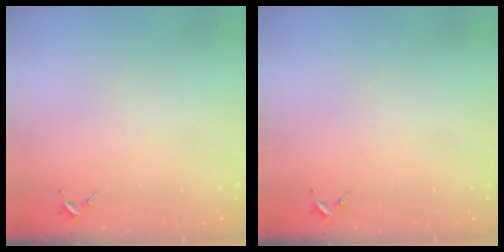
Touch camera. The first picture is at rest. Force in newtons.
{"total": 0.0}